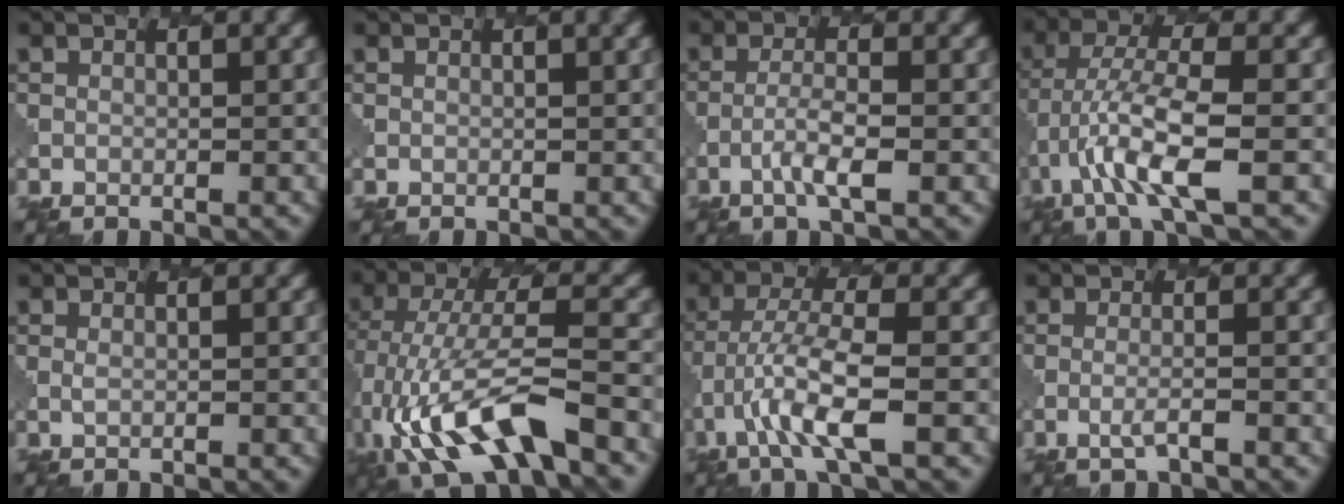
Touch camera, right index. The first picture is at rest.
{"total": 1.4, "force": [0.5, 0.5, 1.1], "torque": [-0.008, -0.002, 0.007]}
{"total": 2.4, "force": [-1.0, 0.3, 2.1], "torque": [-0.044, 0.006, -0.025]}
{"total": 6.7, "force": [-2.4, 1.7, 6.1], "torque": [-0.121, 0.005, -0.052]}
{"total": 0.5, "force": [0.3, 0.2, 0.4], "torque": [-0.005, -0.003, 0.005]}
{"total": 10.7, "force": [-4.5, 3.3, 9.1], "torque": [-0.180, 0.006, -0.081]}
{"total": 6.0, "force": [-2.3, 1.4, 5.4], "torque": [-0.107, 0.004, -0.050]}
{"total": 1.4, "force": [-0.5, 0.3, 1.2], "torque": [-0.022, 0.001, -0.014]}